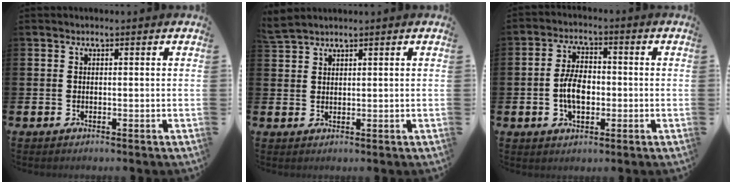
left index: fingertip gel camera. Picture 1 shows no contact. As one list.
[{"total": 2.2, "force": [2.2, 0.2, 0.2], "torque": [-0.012, -0.001, 0.043]}, {"total": 5.5, "force": [-0.8, 3.3, 4.4], "torque": [-0.075, 0.003, -0.020]}]